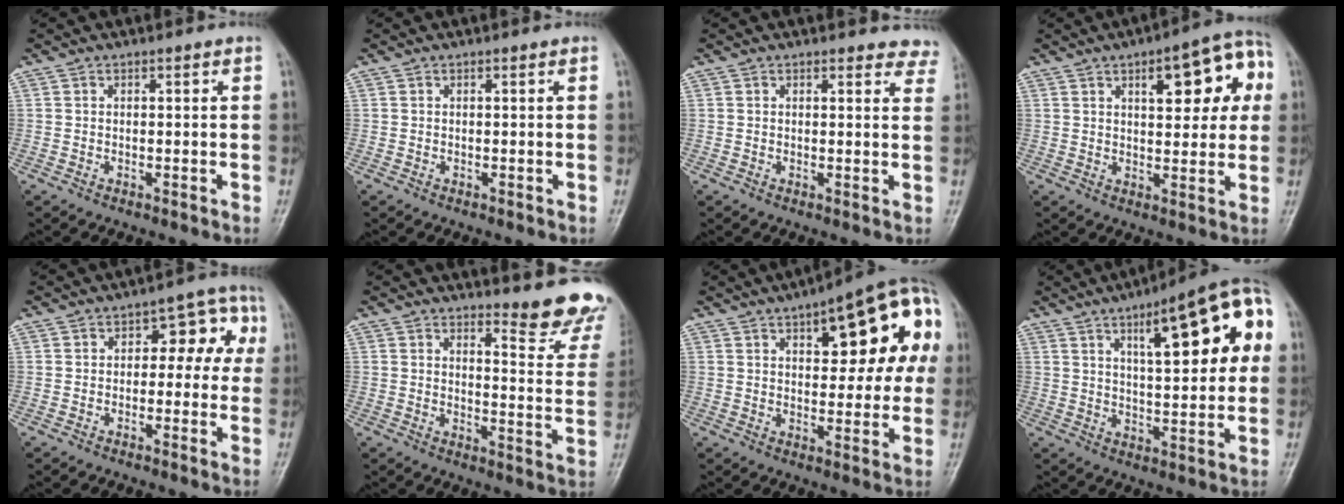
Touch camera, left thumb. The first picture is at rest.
{"total": 0.0}
{"total": 5.3, "force": [4.9, 1.9, 0.4], "torque": [0.038, -0.022, 0.027]}
{"total": 13.5, "force": [4.4, 5.7, 11.5], "torque": [-0.108, 0.013, 0.051]}
{"total": 8.2, "force": [1.0, 5.1, 6.4], "torque": [-0.031, 0.031, 0.003]}
{"total": 11.9, "force": [11.1, 2.0, 3.7], "torque": [-0.015, -0.126, 0.115]}
{"total": 20.7, "force": [6.5, 8.2, 17.8], "torque": [-0.205, 0.015, 0.077]}
{"total": 18.4, "force": [6.2, 5.7, 16.4], "torque": [-0.194, 0.001, 0.081]}